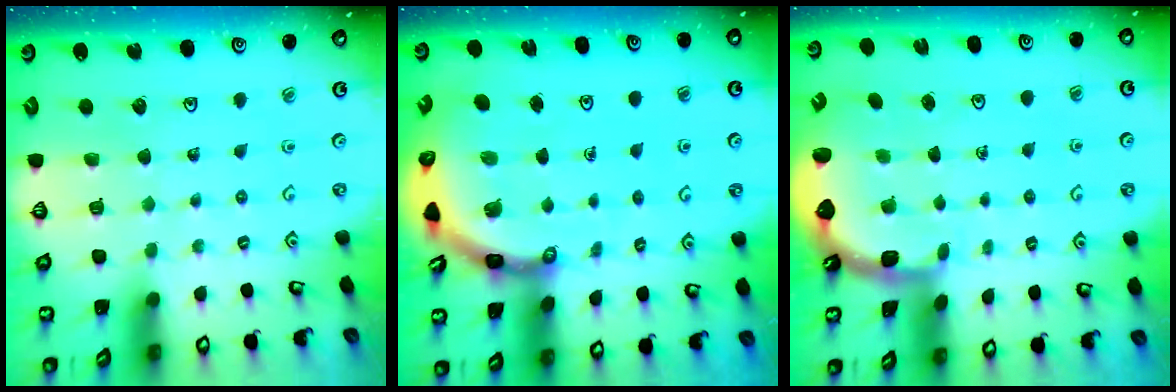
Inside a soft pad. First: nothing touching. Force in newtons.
{"total": 6.8, "press": 6.8, "slide": 0.7}
{"total": 2.6, "press": 1.7, "slide": 1.9}